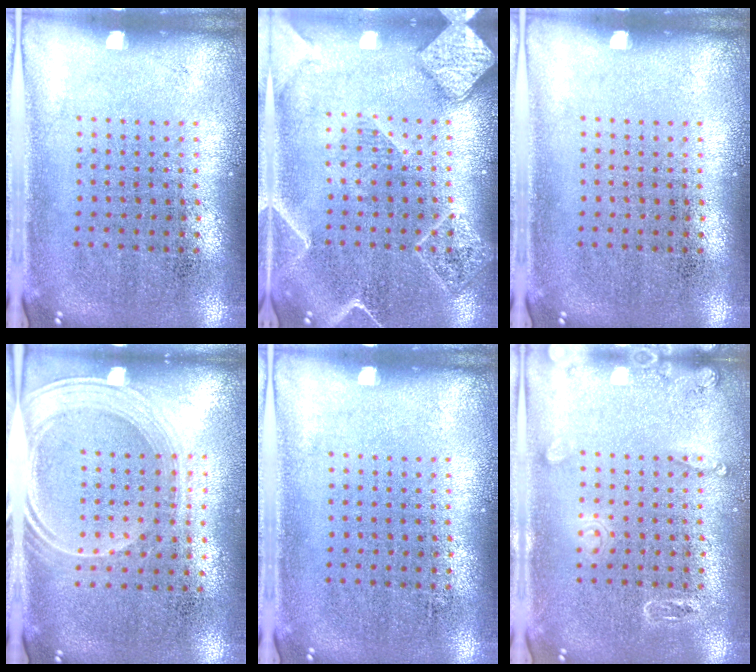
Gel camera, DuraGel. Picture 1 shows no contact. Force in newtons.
{"total": 2.1, "press": 2.1, "slide": 0.2}
{"total": 0.0}
{"total": 1.8, "press": 1.6, "slide": 1.0}
{"total": 0.0}
{"total": 1.8, "press": 1.8, "slide": 0.2}